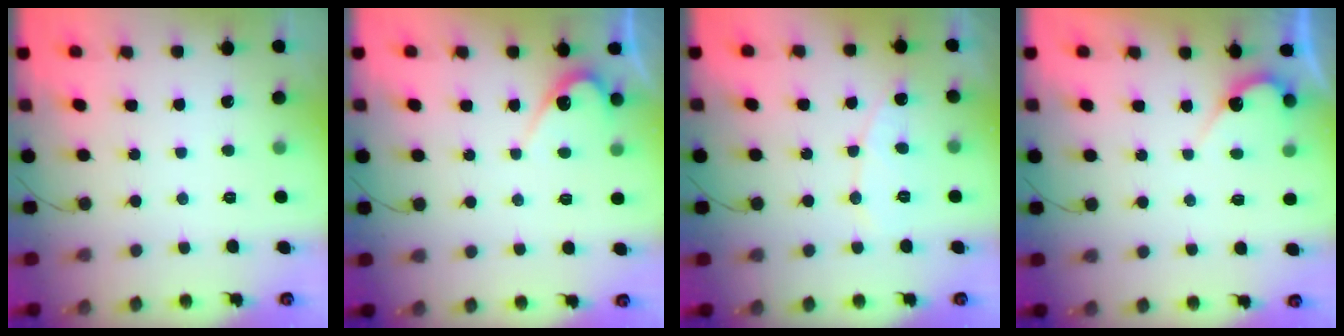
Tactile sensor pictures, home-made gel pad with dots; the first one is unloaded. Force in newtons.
{"total": 4.9, "press": 4.9, "slide": 0.4}
{"total": 6.4, "press": 6.4, "slide": 0.4}
{"total": 4.5, "press": 4.5, "slide": 0.3}